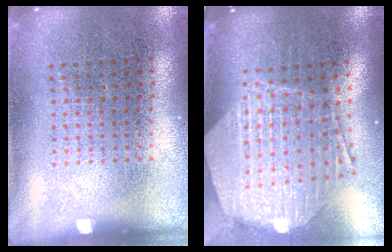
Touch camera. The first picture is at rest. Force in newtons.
{"total": 2.7, "press": 2.1, "slide": 1.7}